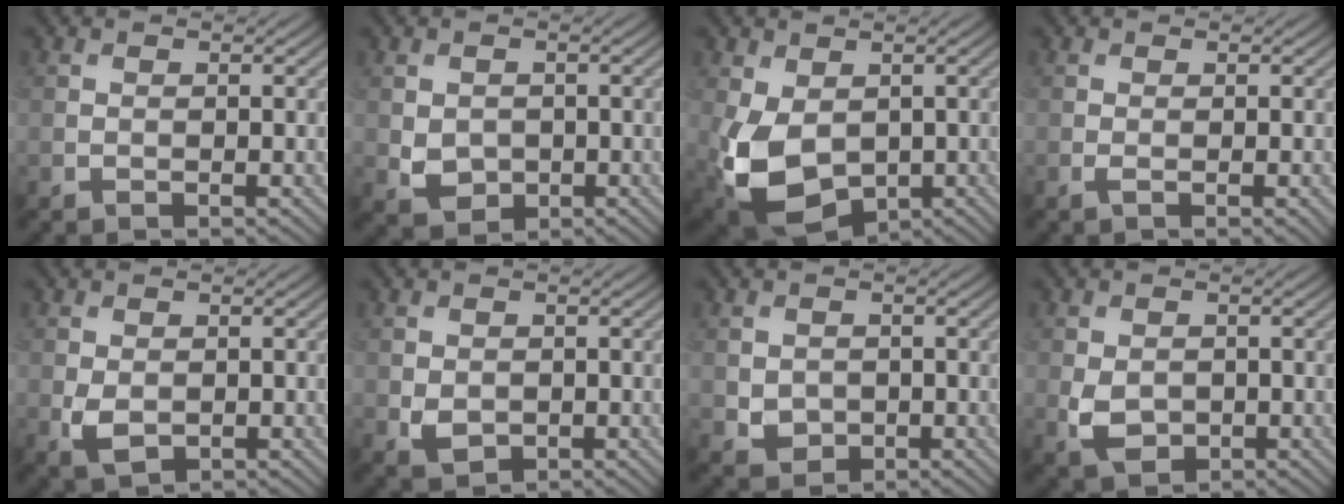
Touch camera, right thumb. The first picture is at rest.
{"total": 3.1, "force": [-0.2, 2.7, 1.4], "torque": [-0.042, -0.007, -0.001]}
{"total": 10.3, "force": [-1.7, 7.2, 7.2], "torque": [-0.188, -0.028, -0.030]}
{"total": 1.2, "force": [-0.3, 0.5, 1.1], "torque": [-0.028, 0.002, -0.005]}
{"total": 2.9, "force": [-0.6, 2.1, 1.9], "torque": [-0.050, -0.008, -0.007]}
{"total": 2.3, "force": [-0.4, 1.9, 1.2], "torque": [-0.033, -0.003, -0.005]}
{"total": 2.5, "force": [-0.3, 2.3, 1.0], "torque": [-0.032, -0.005, -0.004]}
{"total": 3.5, "force": [-0.8, 2.7, 2.1], "torque": [-0.053, -0.007, -0.013]}